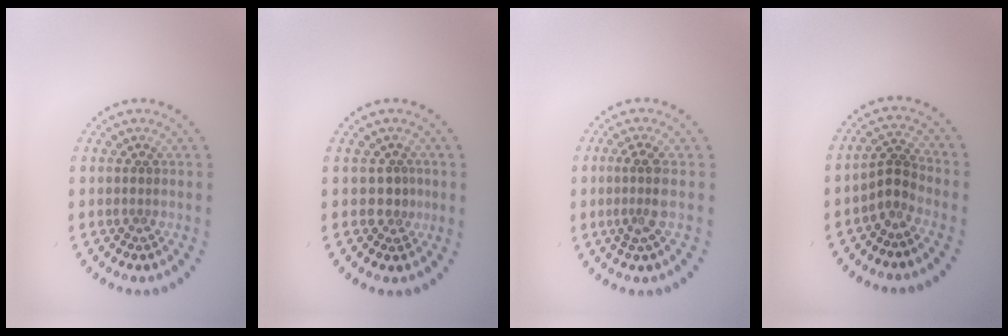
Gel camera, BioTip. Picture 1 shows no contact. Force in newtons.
{"total": 1.6, "press": 1.3, "slide": 1.0}
{"total": 2.3, "press": 1.8, "slide": 1.5}
{"total": 2.1, "press": 1.5, "slide": 1.4}